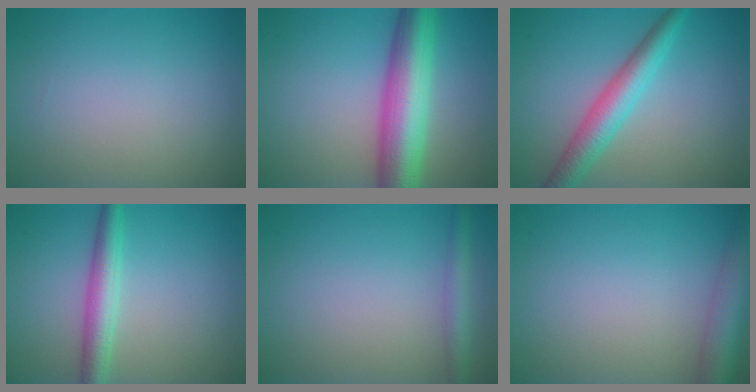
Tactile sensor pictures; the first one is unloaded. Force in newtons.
{"total": 9.1, "press": 9.1, "slide": 0.2}
{"total": 4.5, "press": 4.5, "slide": 0.1}
{"total": 3.5, "press": 3.5, "slide": 0.1}
{"total": 2.3, "press": 2.3, "slide": 0.0}
{"total": 5.5, "press": 5.5, "slide": 0.3}